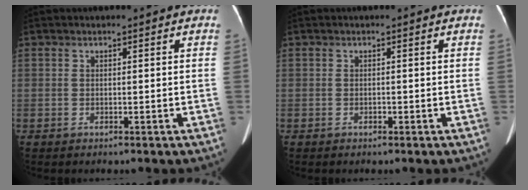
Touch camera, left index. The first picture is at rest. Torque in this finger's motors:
{"motor_torque": [0.07, 0.03, -0.02, -0.01]}